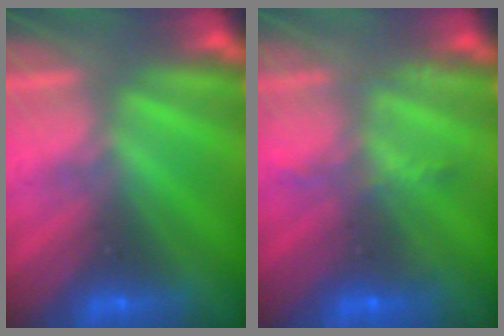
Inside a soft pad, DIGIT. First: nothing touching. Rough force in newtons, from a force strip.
{"total": 2.3}